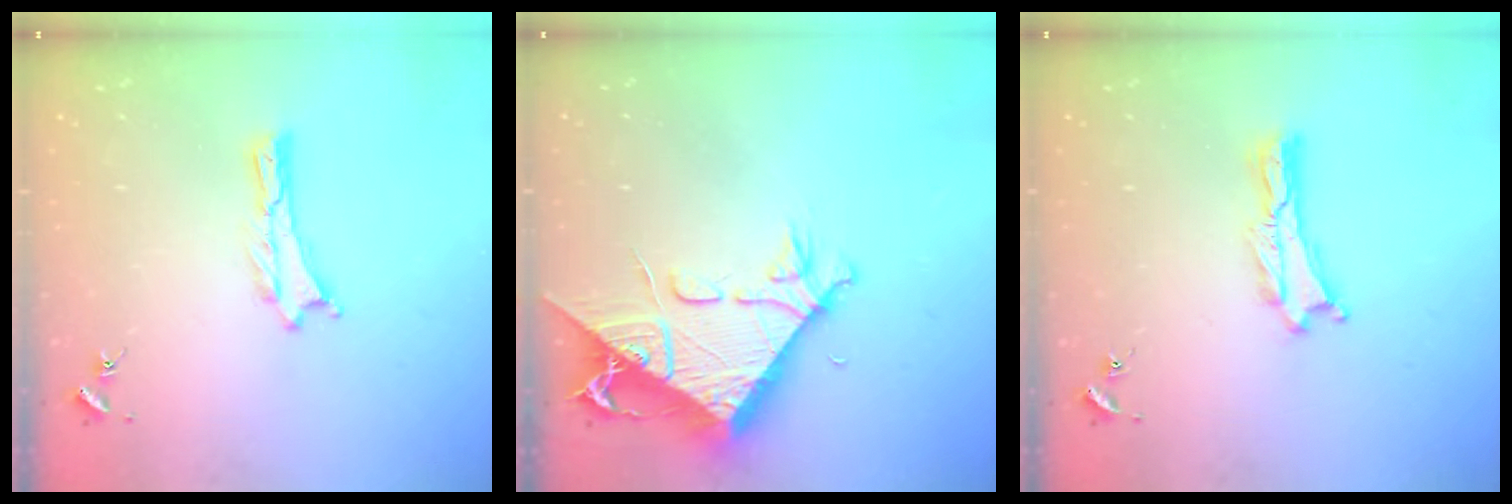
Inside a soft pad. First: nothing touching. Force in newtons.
{"total": 9.7, "press": 9.7, "slide": 1.3}
{"total": 0.0}